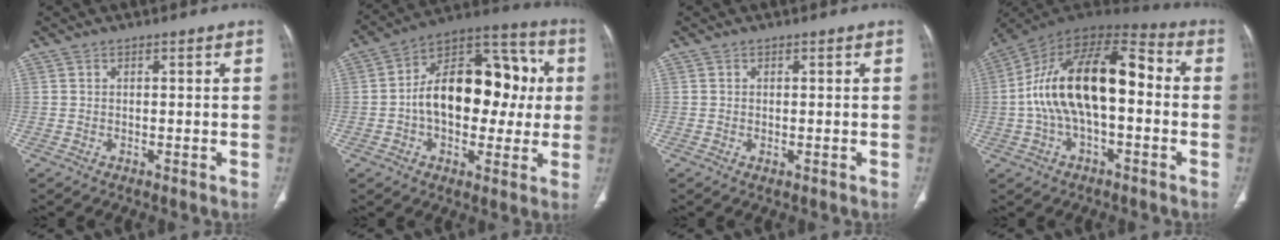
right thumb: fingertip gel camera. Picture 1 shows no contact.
{"total": 21.7, "force": [0.7, 13.3, 17.1], "torque": [-0.225, 0.041, 0.007]}
{"total": 0.6, "force": [-0.2, 0.3, 0.5], "torque": [-0.010, -0.003, -0.001]}
{"total": 20.7, "force": [-0.5, 10.2, 18.1], "torque": [-0.315, 0.050, -0.015]}